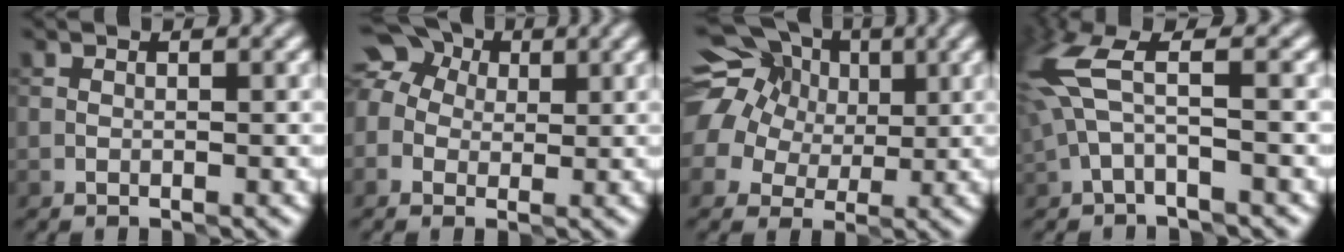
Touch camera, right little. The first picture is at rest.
{"total": 8.0, "force": [2.4, 6.5, 4.0], "torque": [-0.064, 0.037, 0.004]}
{"total": 16.2, "force": [7.2, 12.4, 7.5], "torque": [-0.170, 0.061, 0.112]}
{"total": 4.5, "force": [1.0, 1.3, 4.2], "torque": [-0.113, 0.014, 0.017]}